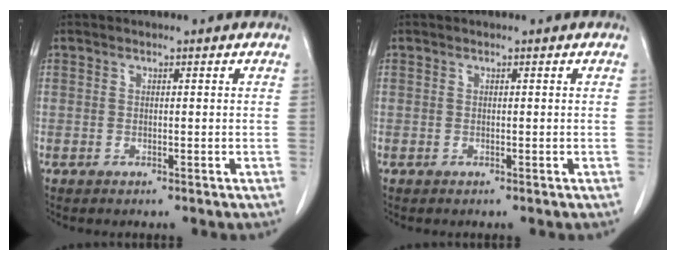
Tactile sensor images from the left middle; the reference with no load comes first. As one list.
[{"total": 0.0}]